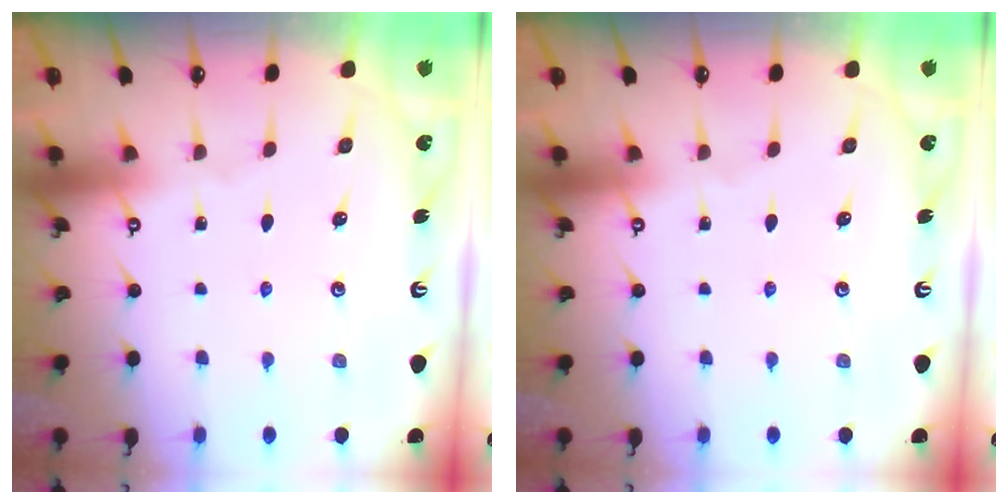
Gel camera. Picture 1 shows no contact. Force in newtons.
{"total": 0.0}